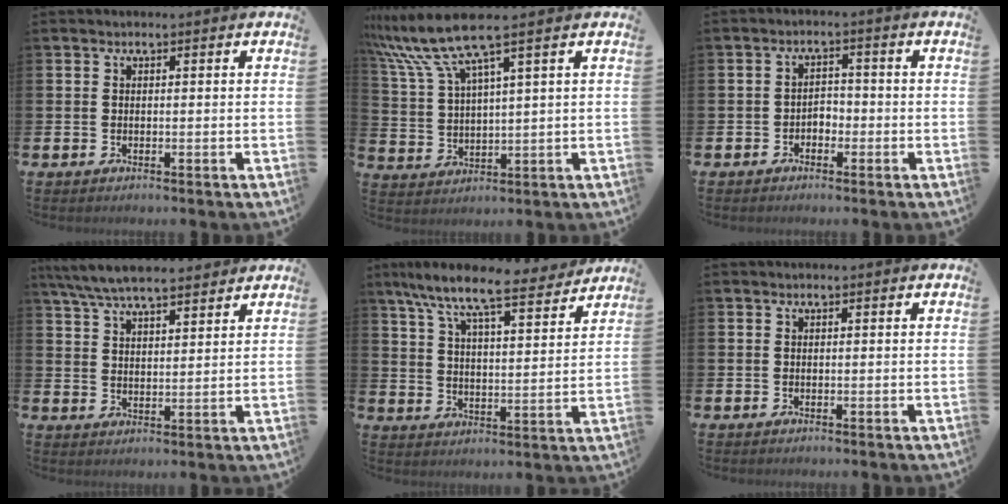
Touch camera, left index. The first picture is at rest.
{"total": 8.7, "force": [6.7, 0.8, 5.4], "torque": [-0.138, -0.024, 0.118]}
{"total": 2.0, "force": [-1.5, 1.3, 0.5], "torque": [-0.010, 0.005, -0.035]}
{"total": 6.8, "force": [6.4, 1.1, 2.1], "torque": [-0.064, -0.022, 0.117]}
{"total": 10.0, "force": [8.7, 1.7, 4.6], "torque": [-0.112, -0.055, 0.146]}
{"total": 0.0}